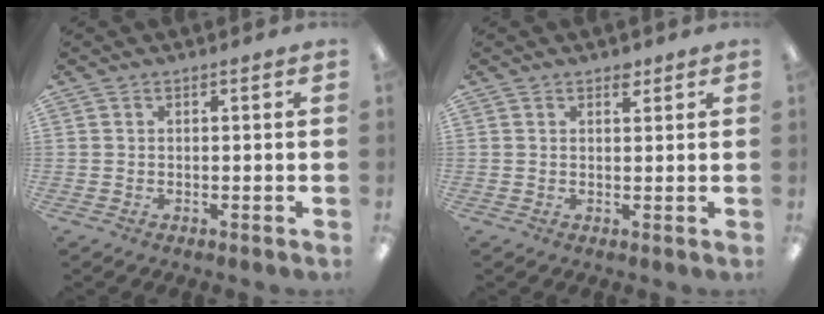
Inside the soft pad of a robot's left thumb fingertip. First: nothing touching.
{"total": 2.2, "force": [1.6, 1.1, 1.1], "torque": [0.000, -0.009, 0.023]}